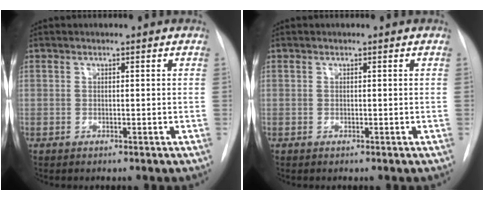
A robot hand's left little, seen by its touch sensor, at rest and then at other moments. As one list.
[{"total": 0.0}]